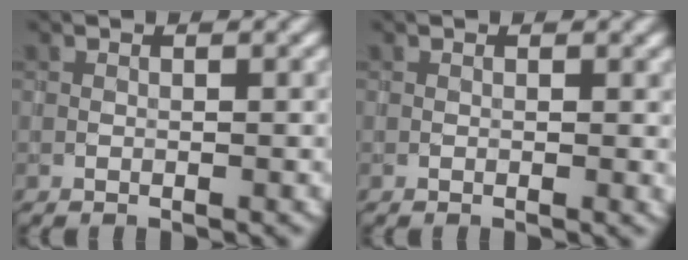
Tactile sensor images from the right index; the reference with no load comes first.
{"total": 0.7, "force": [0.1, 0.4, 0.6], "torque": [-0.009, -0.004, 0.003]}